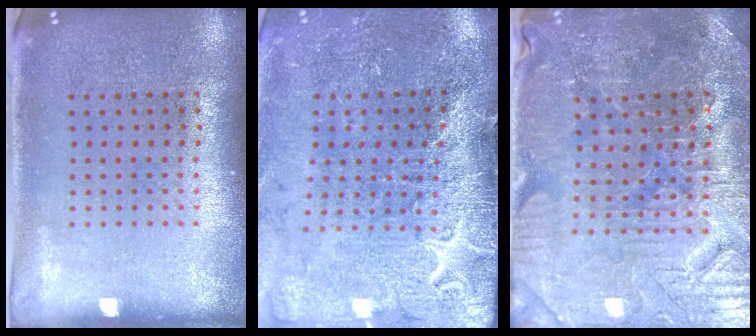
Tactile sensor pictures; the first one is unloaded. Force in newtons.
{"total": 3.2, "press": 3.2, "slide": 0.4}
{"total": 3.6, "press": 3.6, "slide": 0.4}